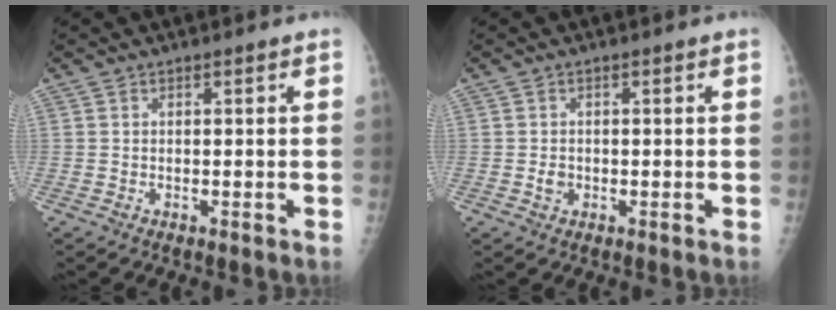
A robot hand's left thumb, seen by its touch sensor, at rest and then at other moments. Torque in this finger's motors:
{"motor_torque": [0.62, 0.24, 0.37, 0.20, -0.02]}